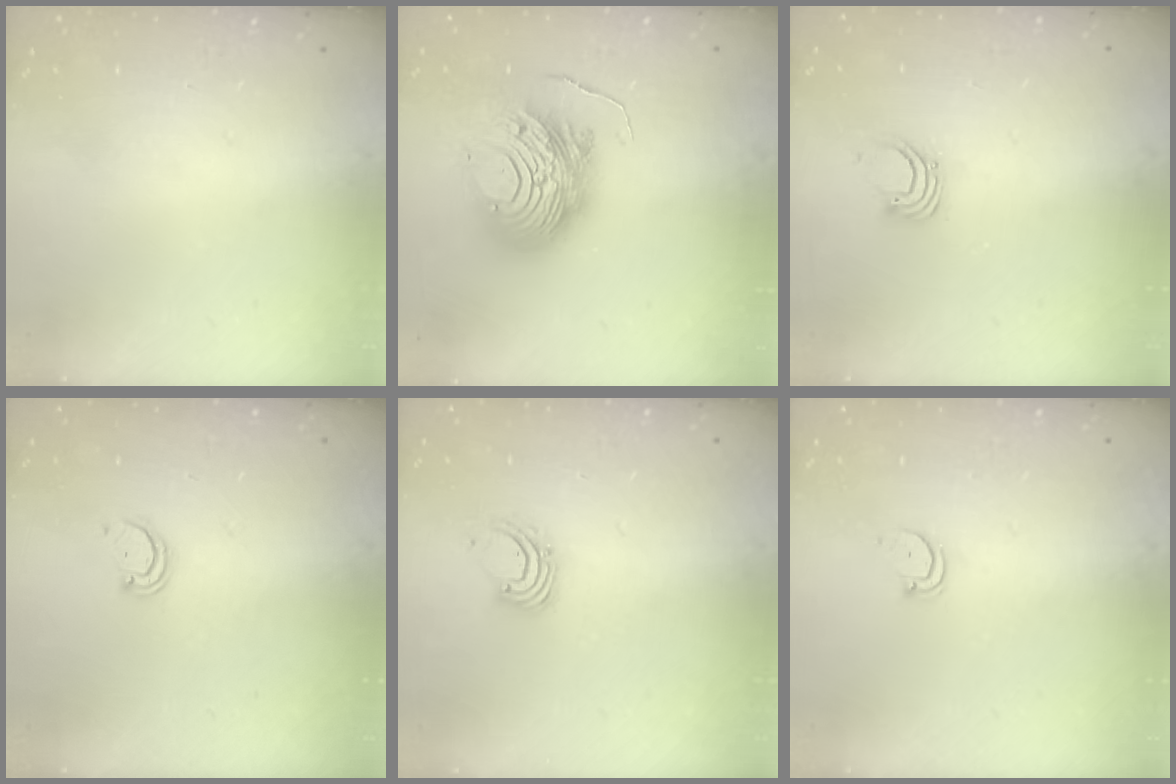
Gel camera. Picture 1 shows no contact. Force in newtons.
{"total": 14.9, "press": 14.8, "slide": 1.4}
{"total": 2.7, "press": 2.7, "slide": 0.1}
{"total": 1.6, "press": 1.6, "slide": 0.1}
{"total": 2.6, "press": 2.6, "slide": 0.2}
{"total": 2.3, "press": 2.3, "slide": 0.2}